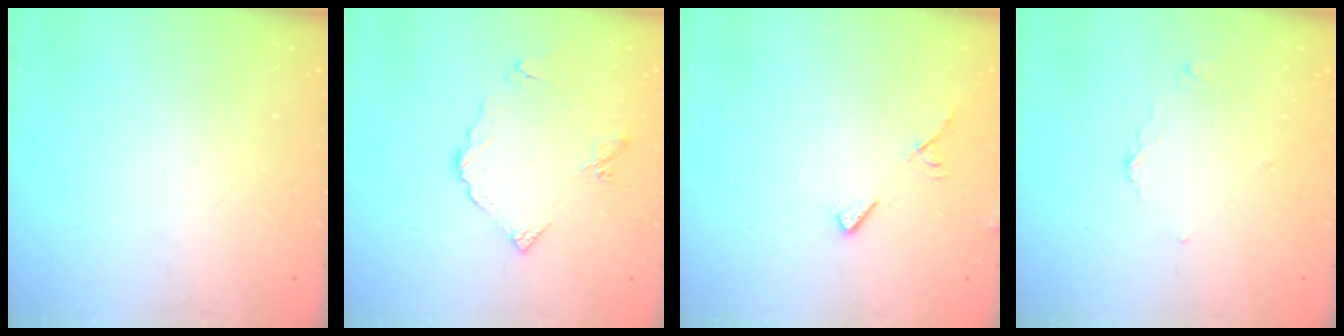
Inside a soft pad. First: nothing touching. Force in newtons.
{"total": 7.5, "press": 7.5, "slide": 0.8}
{"total": 6.8, "press": 6.8, "slide": 0.6}
{"total": 3.4, "press": 3.4, "slide": 0.4}